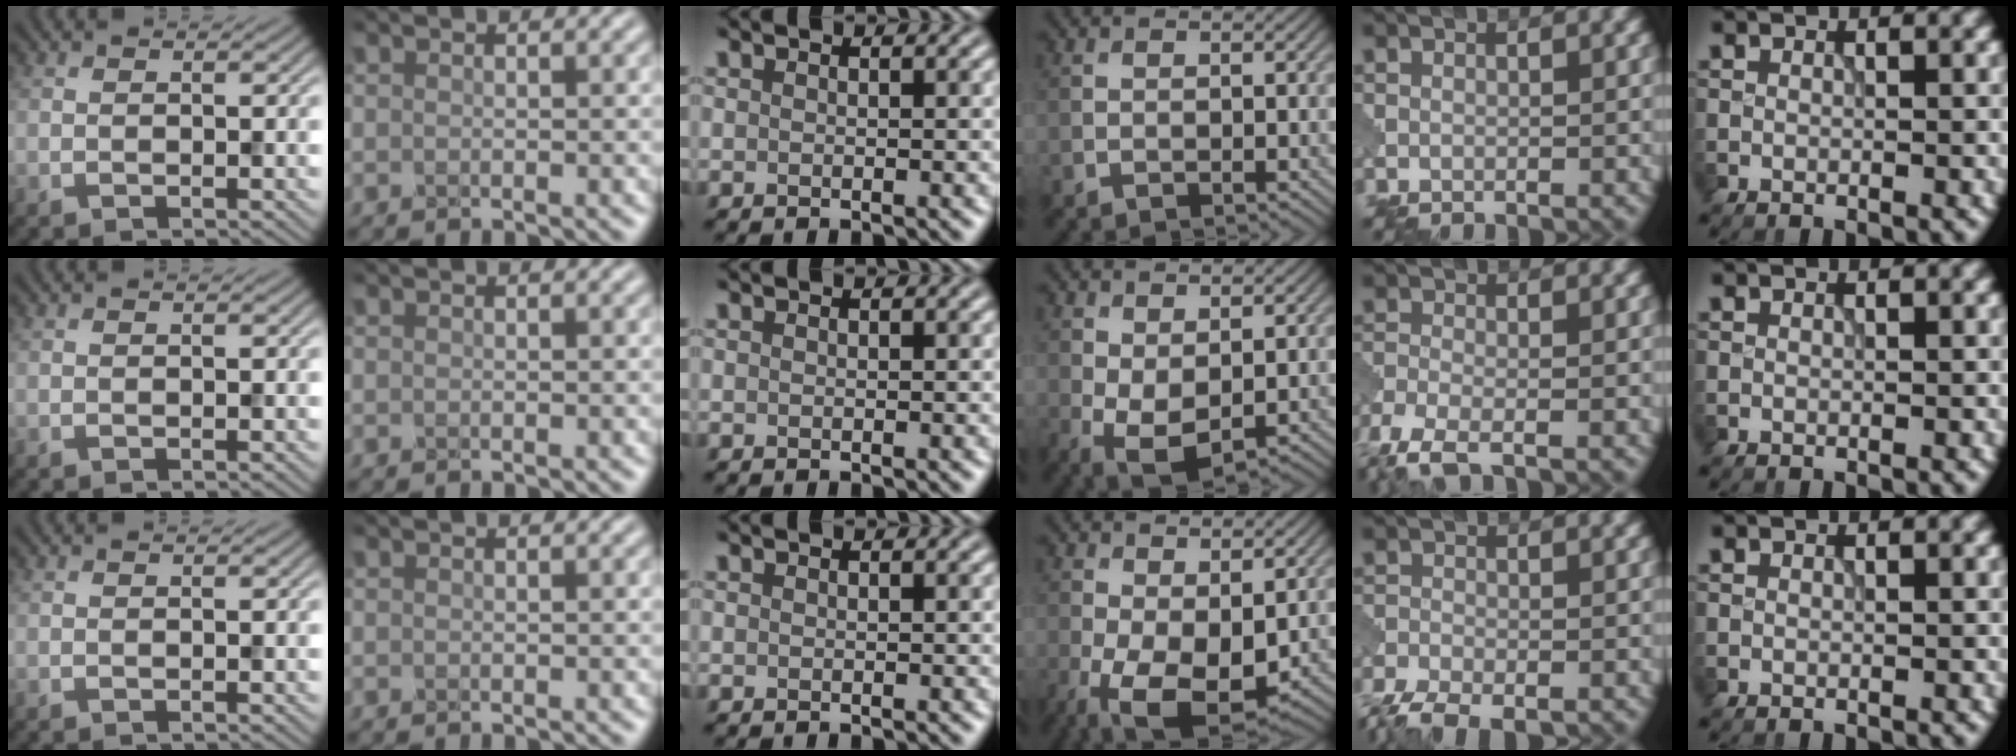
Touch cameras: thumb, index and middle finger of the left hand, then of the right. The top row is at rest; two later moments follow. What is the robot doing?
{"motion": "squeeze", "object": "foam earplug"}